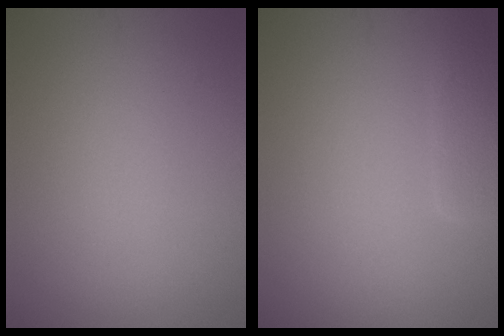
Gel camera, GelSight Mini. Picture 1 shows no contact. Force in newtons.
{"total": 2.0, "press": 1.9, "slide": 0.3}